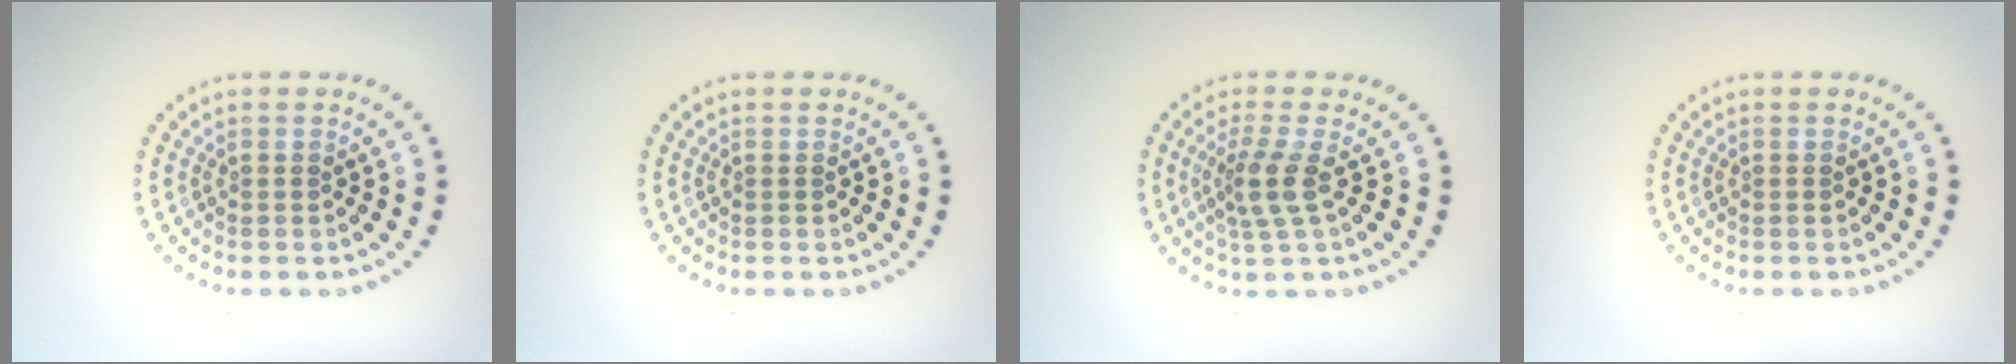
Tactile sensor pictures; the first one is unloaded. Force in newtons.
{"total": 0.0}
{"total": 2.6, "press": 2.0, "slide": 1.8}
{"total": 0.0}